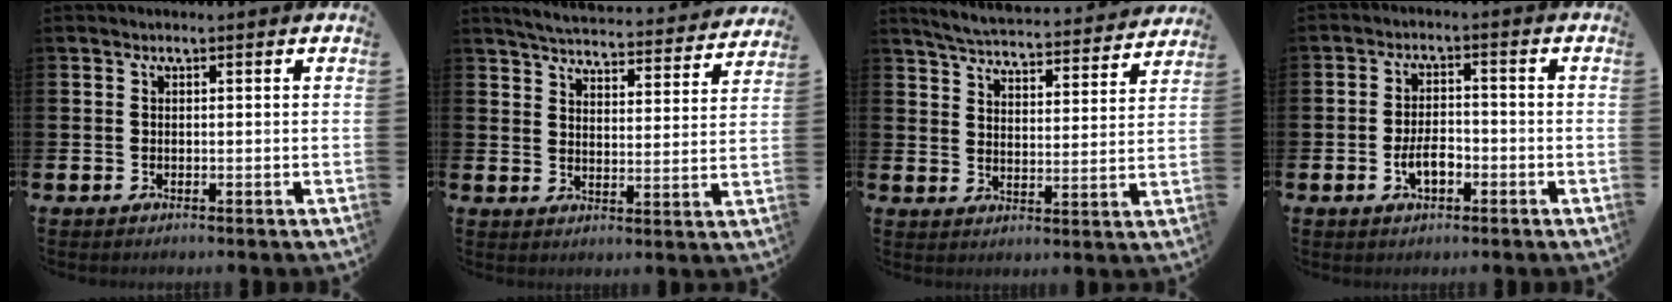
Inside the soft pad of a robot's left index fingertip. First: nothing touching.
{"total": 5.1, "force": [5.0, 0.4, 0.8], "torque": [-0.029, -0.044, 0.083]}
{"total": 5.4, "force": [5.3, 0.3, 0.9], "torque": [-0.038, -0.042, 0.090]}
{"total": 3.8, "force": [-1.3, 1.9, 3.0], "torque": [-0.047, 0.005, -0.025]}